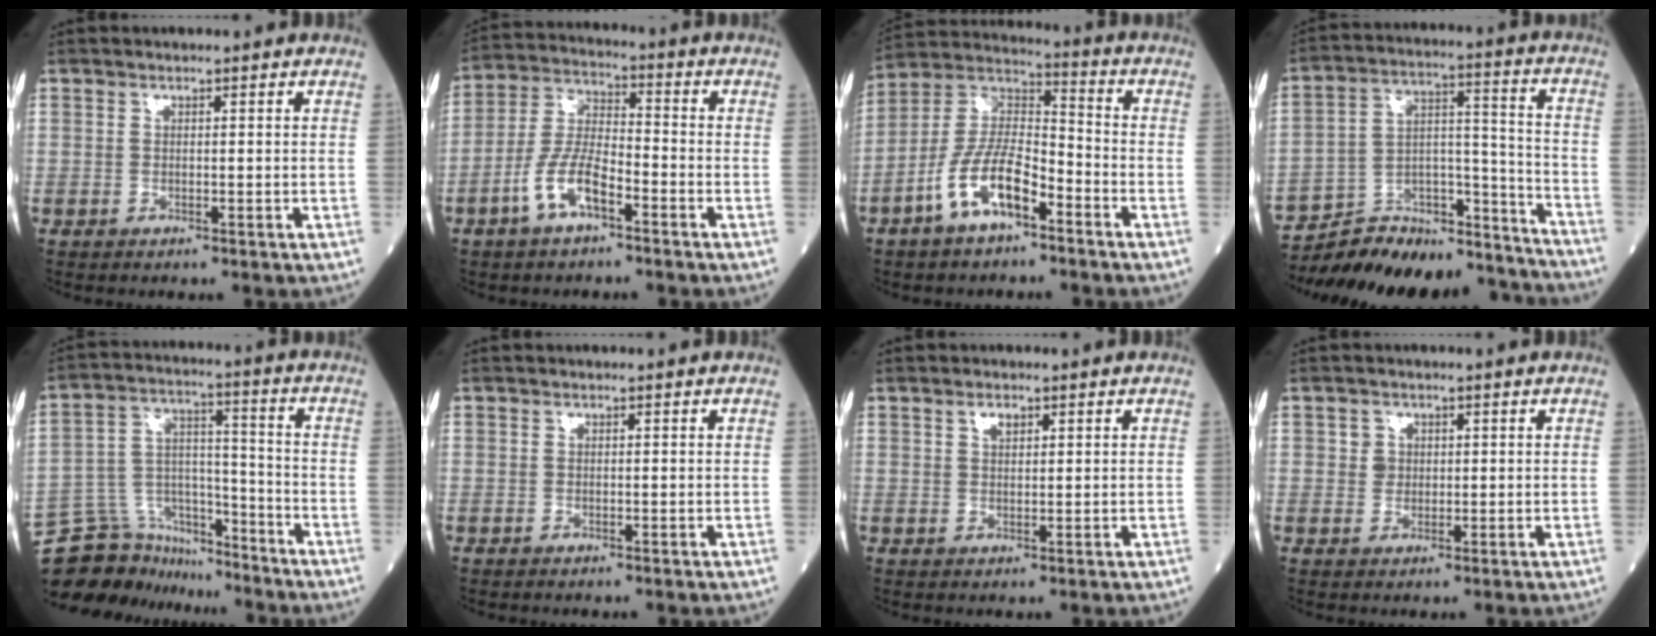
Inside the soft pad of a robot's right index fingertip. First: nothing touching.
{"total": 8.5, "force": [-4.3, 2.7, 6.8], "torque": [-0.145, 0.007, -0.087]}
{"total": 11.5, "force": [-5.8, 4.0, 9.0], "torque": [-0.191, 0.013, -0.113]}
{"total": 22.0, "force": [-21.2, 3.9, 4.5], "torque": [-0.083, 0.035, -0.323]}
{"total": 13.6, "force": [-12.9, 4.4, 1.3], "torque": [-0.031, 0.050, -0.222]}
{"total": 0.0}
{"total": 1.7, "force": [1.0, 0.8, 1.1], "torque": [-0.019, 0.001, 0.018]}
{"total": 1.9, "force": [0.5, 1.8, 0.4], "torque": [-0.004, -0.001, 0.006]}